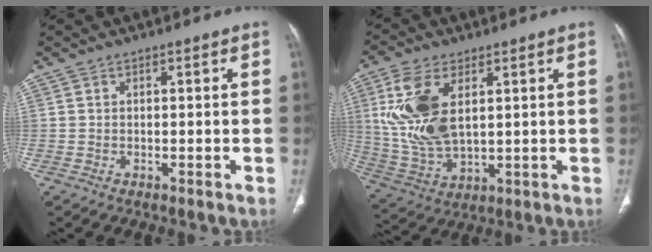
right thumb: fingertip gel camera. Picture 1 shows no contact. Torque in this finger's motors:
{"motor_torque": [0.29, 0.48, 1.19, 0.96, 0.18]}